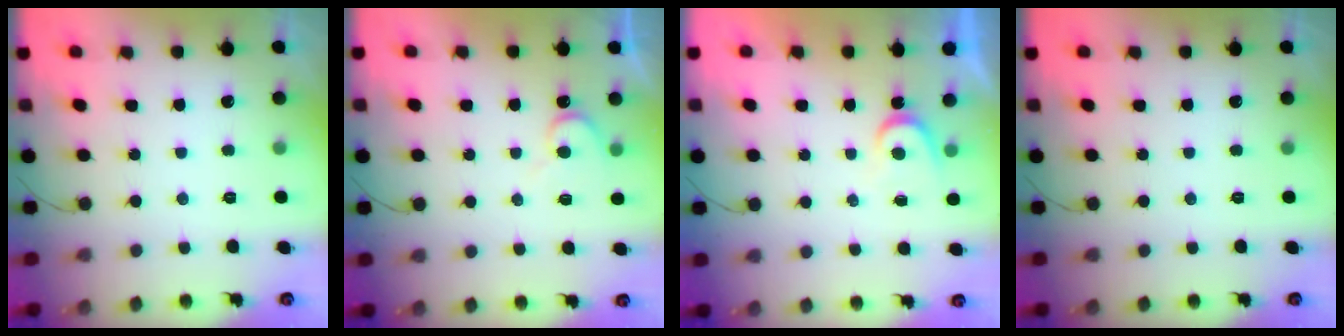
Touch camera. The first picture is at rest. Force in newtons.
{"total": 5.8, "press": 5.8, "slide": 0.5}
{"total": 3.8, "press": 3.8, "slide": 0.5}
{"total": 0.0}